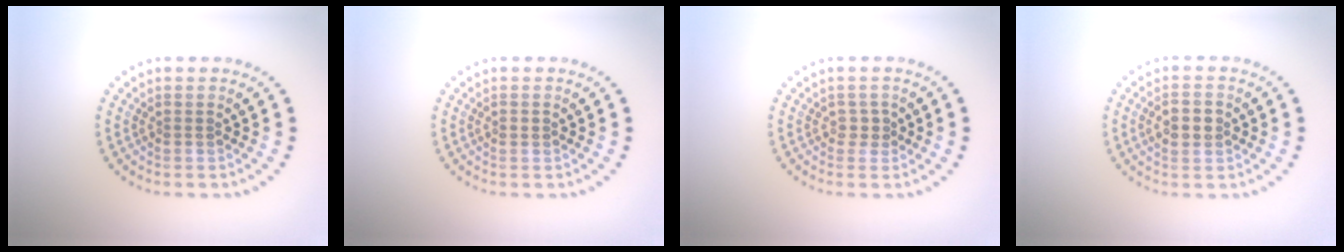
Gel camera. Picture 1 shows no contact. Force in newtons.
{"total": 0.8, "press": 0.8, "slide": 0.1}
{"total": 1.1, "press": 1.0, "slide": 0.6}
{"total": 2.7, "press": 2.7, "slide": 0.1}